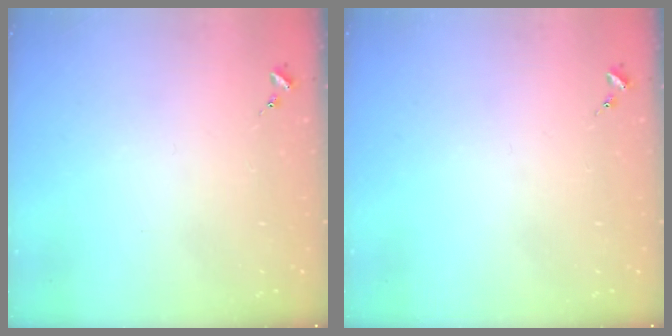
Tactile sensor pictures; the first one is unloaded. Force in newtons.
{"total": 0.0}